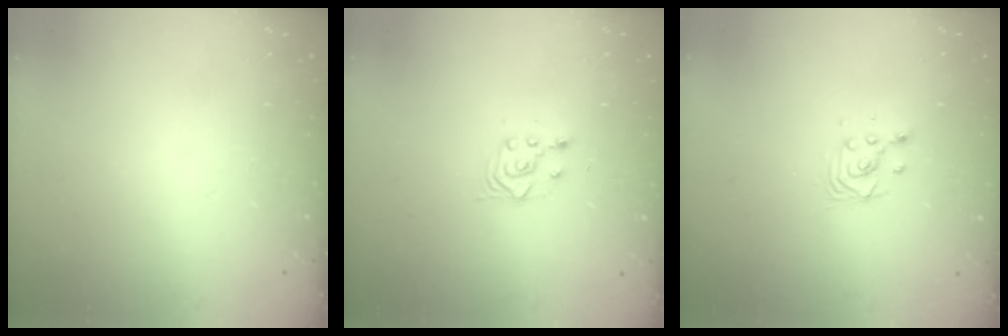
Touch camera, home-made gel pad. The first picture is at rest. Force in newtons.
{"total": 3.0, "press": 2.6, "slide": 1.3}
{"total": 3.2, "press": 3.2, "slide": 0.6}